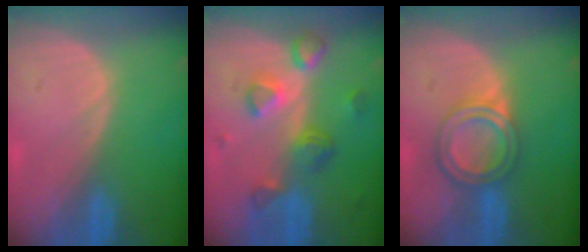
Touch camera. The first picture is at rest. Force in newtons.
{"total": 7.7, "press": 6.7, "slide": 3.7}
{"total": 6.2, "press": 5.4, "slide": 3.0}